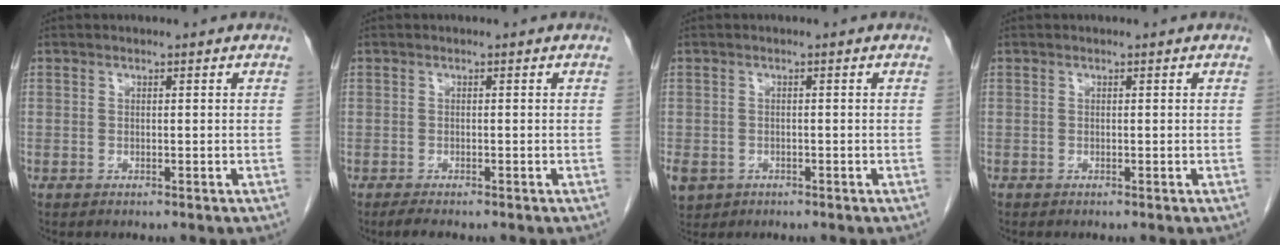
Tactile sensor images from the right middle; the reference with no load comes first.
{"total": 2.1, "force": [-1.7, 0.5, 1.0], "torque": [-0.025, -0.006, -0.026]}
{"total": 8.0, "force": [-3.7, 6.5, 2.8], "torque": [-0.081, -0.004, -0.052]}
{"total": 0.0}